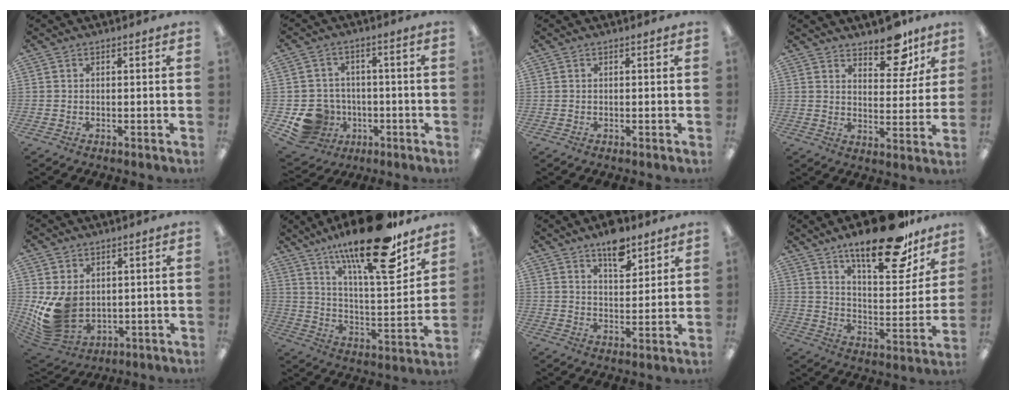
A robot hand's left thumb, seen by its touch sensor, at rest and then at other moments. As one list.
[{"total": 9.7, "force": [-3.3, 8.7, 2.8], "torque": [-0.077, 0.022, -0.048]}, {"total": 0.0}, {"total": 10.9, "force": [8.3, 5.0, 4.9], "torque": [-0.050, -0.053, 0.144]}, {"total": 11.9, "force": [1.0, 9.3, 7.4], "torque": [-0.163, -0.011, 0.025]}, {"total": 23.8, "force": [16.7, 6.2, 15.8], "torque": [-0.242, -0.106, 0.267]}, {"total": 8.8, "force": [6.6, 3.8, 4.4], "torque": [-0.056, -0.038, 0.112]}, {"total": 22.3, "force": [16.1, 7.7, 13.3], "torque": [-0.192, -0.099, 0.263]}]